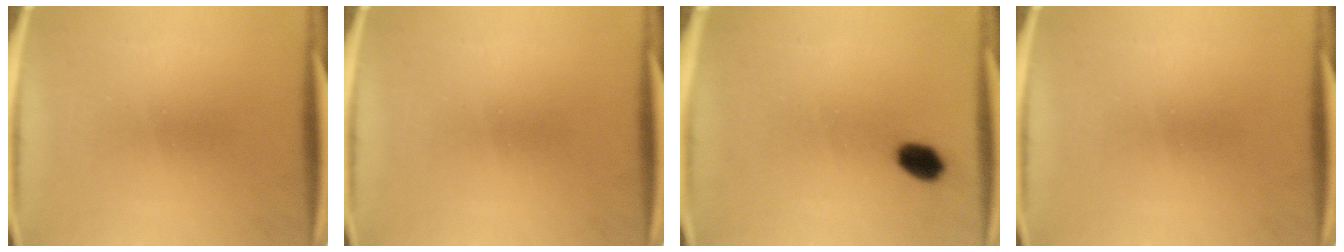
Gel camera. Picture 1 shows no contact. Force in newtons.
{"total": 0.0}
{"total": 4.6}
{"total": 0.0}